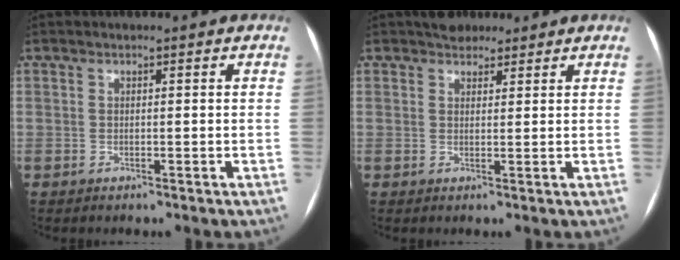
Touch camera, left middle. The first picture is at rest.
{"total": 3.6, "force": [2.9, 1.9, 1.0], "torque": [-0.013, 0.014, 0.045]}